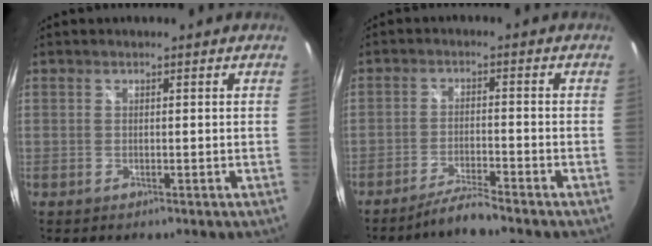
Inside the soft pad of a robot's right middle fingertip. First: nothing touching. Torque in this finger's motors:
{"motor_torque": [1.14, -0.99, 0.33, 0.21]}